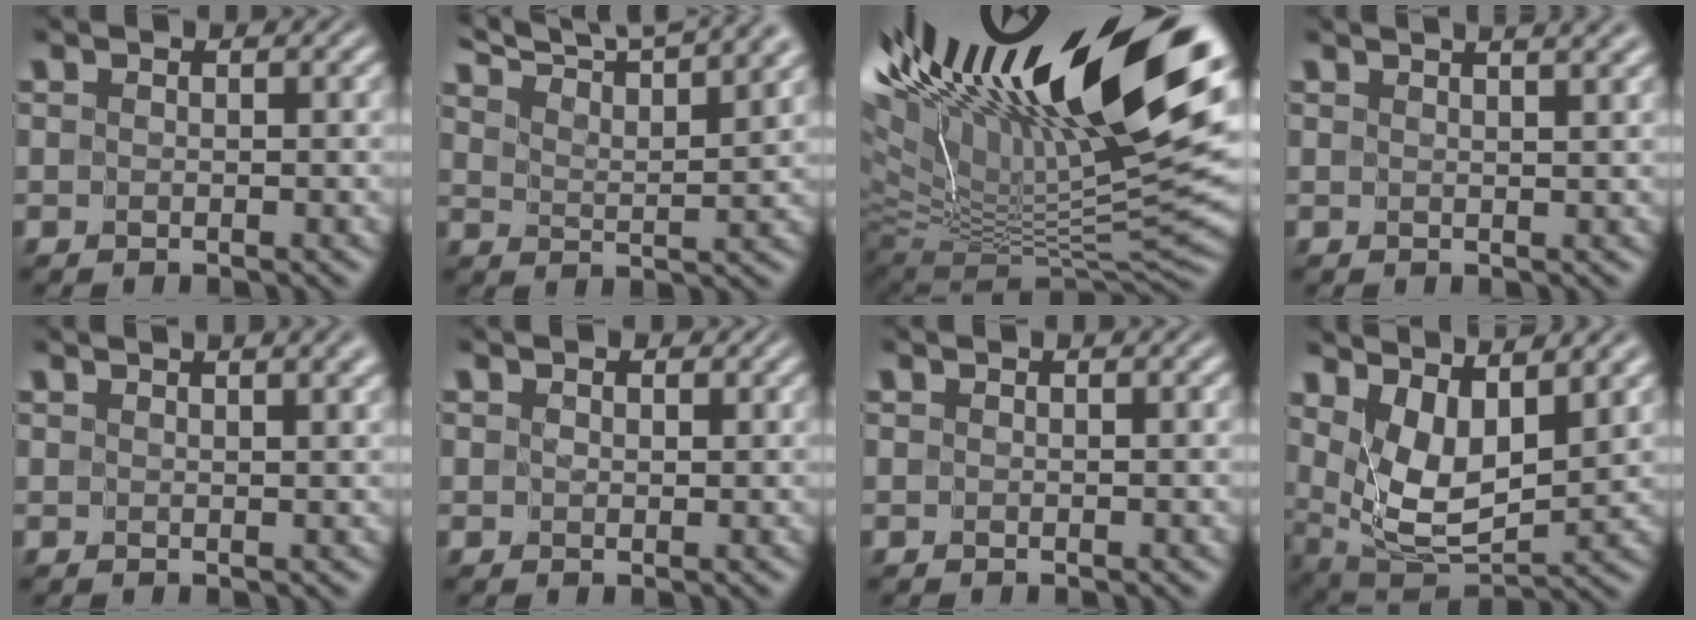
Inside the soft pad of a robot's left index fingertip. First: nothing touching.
{"total": 10.7, "force": [9.5, 2.0, 4.7], "torque": [-0.061, 0.022, 0.105]}
{"total": 19.2, "force": [9.0, 5.2, 16.2], "torque": [-0.239, 0.027, 0.158]}
{"total": 5.4, "force": [3.7, 2.1, 3.2], "torque": [-0.020, 0.027, 0.018]}
{"total": 5.1, "force": [3.3, 2.0, 3.3], "torque": [-0.021, 0.022, 0.014]}
{"total": 0.9, "force": [0.5, 0.7, 0.2], "torque": [-0.002, -0.001, 0.008]}
{"total": 0.0}
{"total": 6.5, "force": [3.3, 2.4, 5.1], "torque": [-0.104, -0.008, 0.066]}